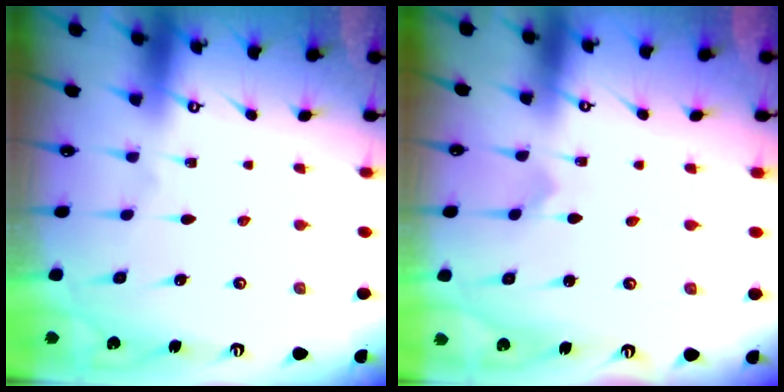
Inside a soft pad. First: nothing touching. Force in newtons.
{"total": 0.0}